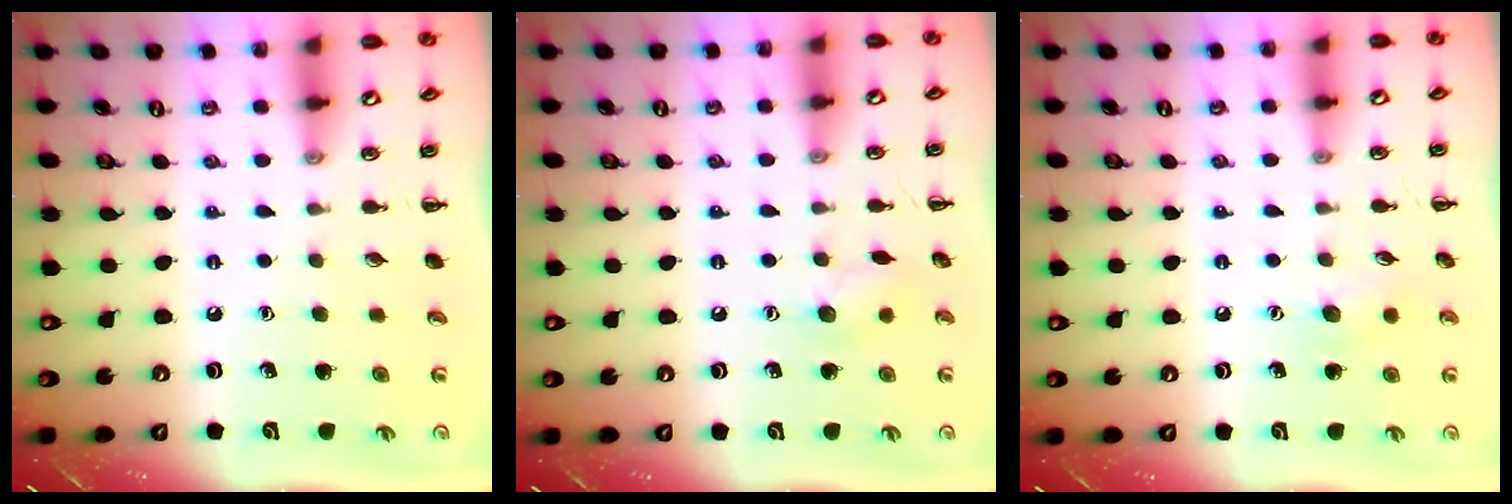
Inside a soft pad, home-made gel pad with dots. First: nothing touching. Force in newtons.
{"total": 6.2, "press": 6.1, "slide": 0.9}
{"total": 5.6, "press": 5.4, "slide": 1.3}